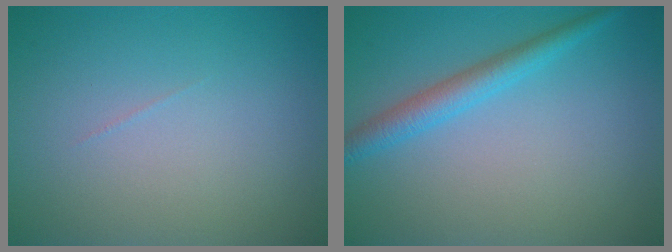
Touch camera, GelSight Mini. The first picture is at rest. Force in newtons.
{"total": 2.8, "press": 2.8, "slide": 0.0}